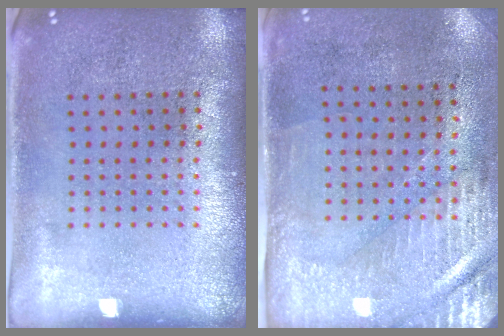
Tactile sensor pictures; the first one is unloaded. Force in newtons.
{"total": 3.0, "press": 2.5, "slide": 1.6}